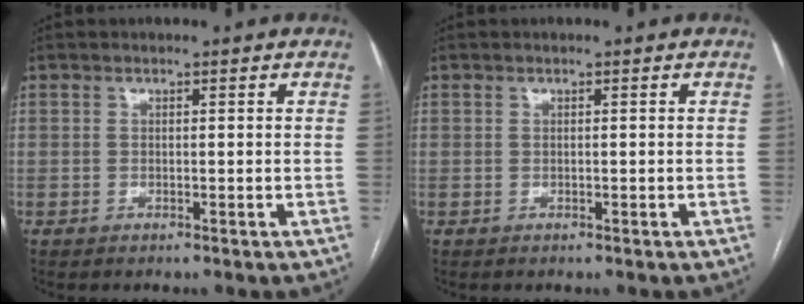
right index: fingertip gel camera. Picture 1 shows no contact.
{"total": 0.0}